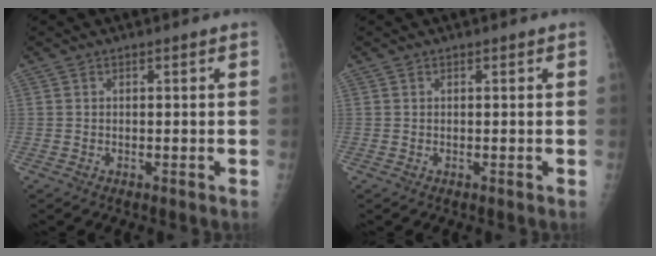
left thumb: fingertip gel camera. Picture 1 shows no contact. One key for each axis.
{"total": 0.0}